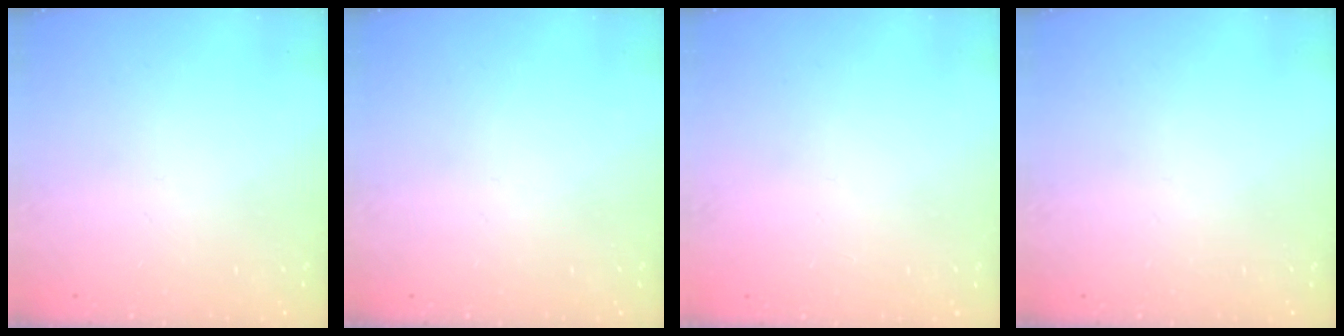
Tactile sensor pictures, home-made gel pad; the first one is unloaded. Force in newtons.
{"total": 0.0}
{"total": 2.2, "press": 2.2, "slide": 0.1}
{"total": 0.0}